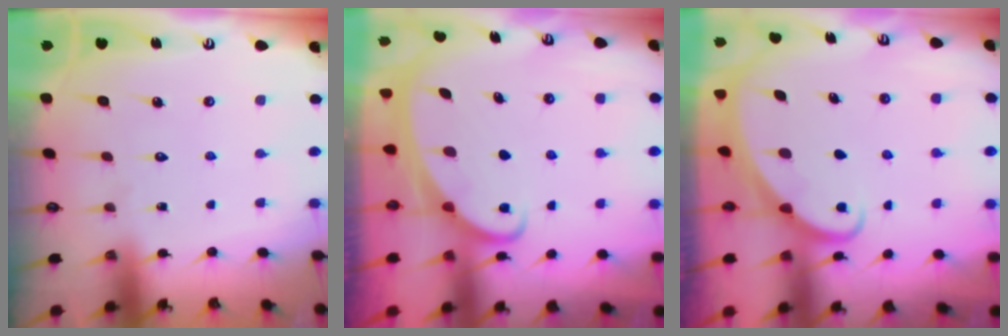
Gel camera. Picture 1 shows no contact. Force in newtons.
{"total": 2.2, "press": 2.2, "slide": 0.3}
{"total": 2.1, "press": 2.1, "slide": 0.3}